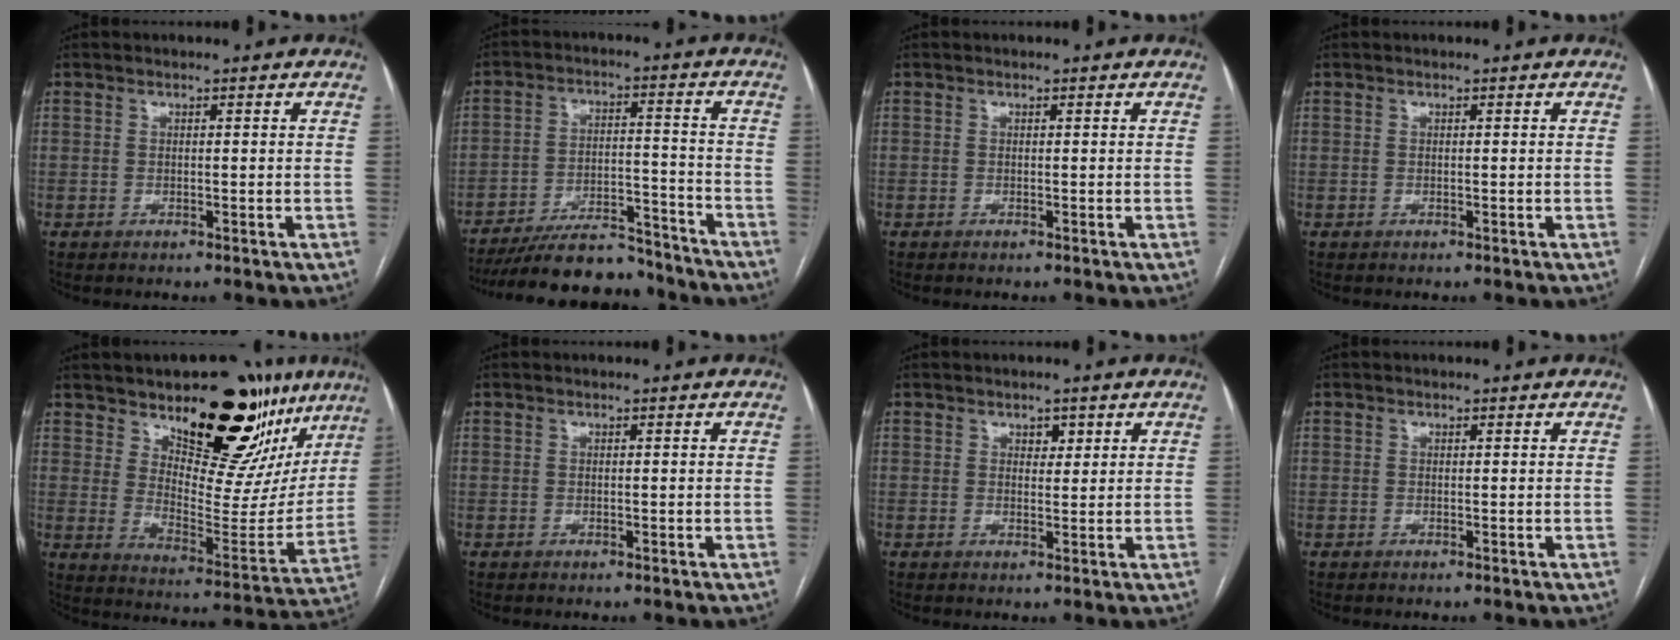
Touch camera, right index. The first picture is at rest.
{"total": 15.5, "force": [-14.1, 3.5, 5.5], "torque": [-0.092, 0.010, -0.218]}
{"total": 0.0}
{"total": 0.0}
{"total": 22.8, "force": [15.9, 9.3, 13.5], "torque": [-0.176, -0.035, 0.224]}
{"total": 0.0}
{"total": 1.7, "force": [1.0, 1.1, 0.8], "torque": [-0.010, 0.000, 0.016]}
{"total": 0.0}